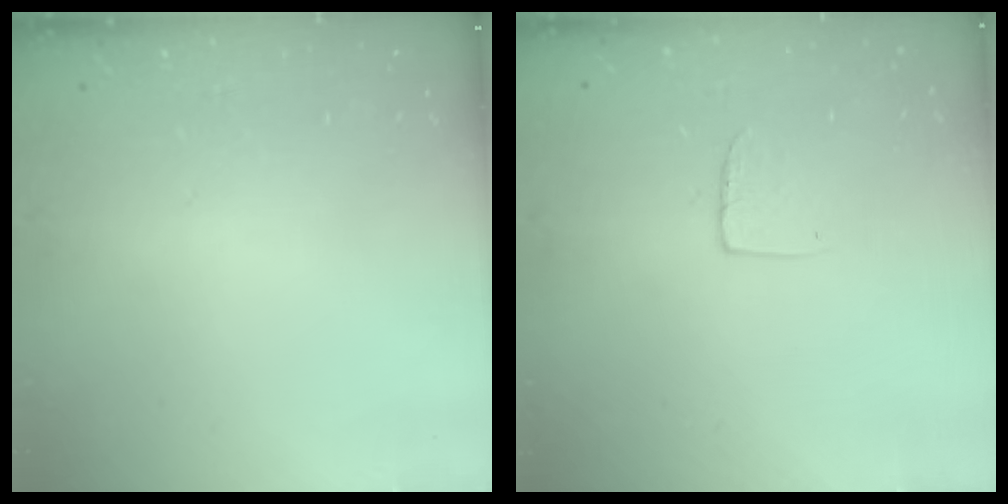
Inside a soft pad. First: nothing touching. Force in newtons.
{"total": 5.9, "press": 5.9, "slide": 0.5}